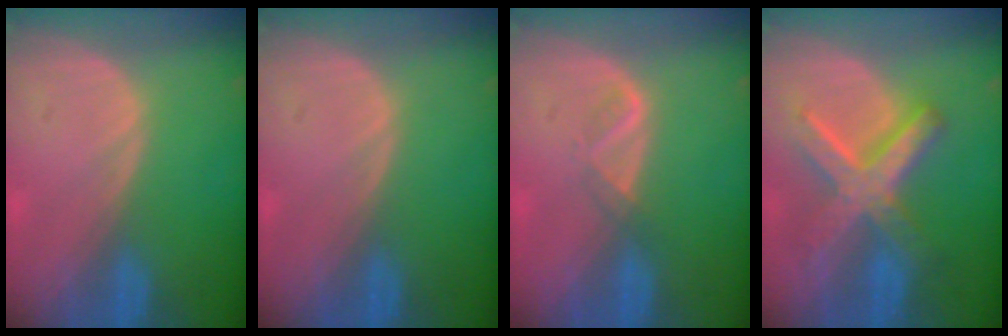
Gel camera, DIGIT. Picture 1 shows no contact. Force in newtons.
{"total": 0.0}
{"total": 1.9, "press": 1.8, "slide": 0.7}
{"total": 8.9, "press": 8.9, "slide": 0.7}